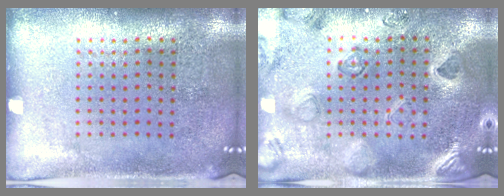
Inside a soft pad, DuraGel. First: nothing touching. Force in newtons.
{"total": 2.3, "press": 2.1, "slide": 0.8}